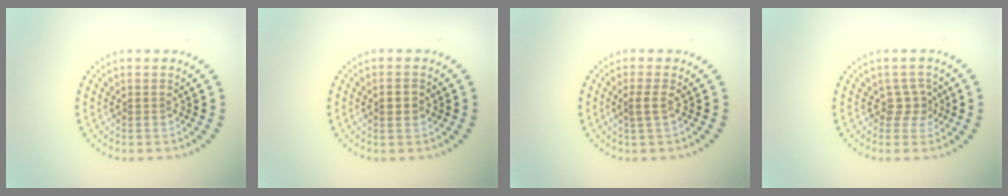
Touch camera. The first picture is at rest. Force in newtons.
{"total": 1.0, "press": 1.0, "slide": 0.0}
{"total": 1.3, "press": 0.9, "slide": 0.8}
{"total": 1.7, "press": 1.1, "slide": 1.3}